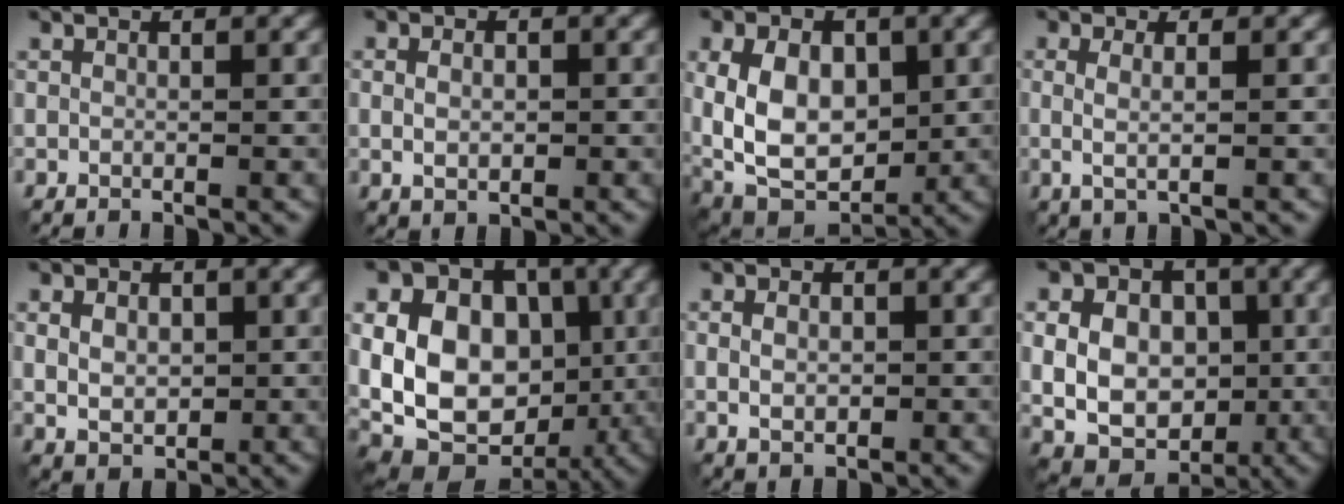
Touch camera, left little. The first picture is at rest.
{"total": 2.0, "force": [0.0, 1.4, 1.5], "torque": [-0.027, 0.000, 0.004]}
{"total": 10.9, "force": [0.4, 7.4, 8.0], "torque": [-0.162, 0.000, 0.010]}
{"total": 1.9, "force": [0.1, 0.5, 1.9], "torque": [-0.035, 0.004, -0.001]}
{"total": 3.3, "force": [0.3, 2.4, 2.2], "torque": [-0.041, -0.004, 0.008]}
{"total": 15.8, "force": [0.5, 12.4, 9.9], "torque": [-0.187, 0.022, 0.000]}
{"total": 2.4, "force": [-0.1, 1.7, 1.7], "torque": [-0.028, 0.000, 0.003]}
{"total": 11.5, "force": [0.8, 9.5, 6.5], "torque": [-0.108, 0.023, 0.004]}